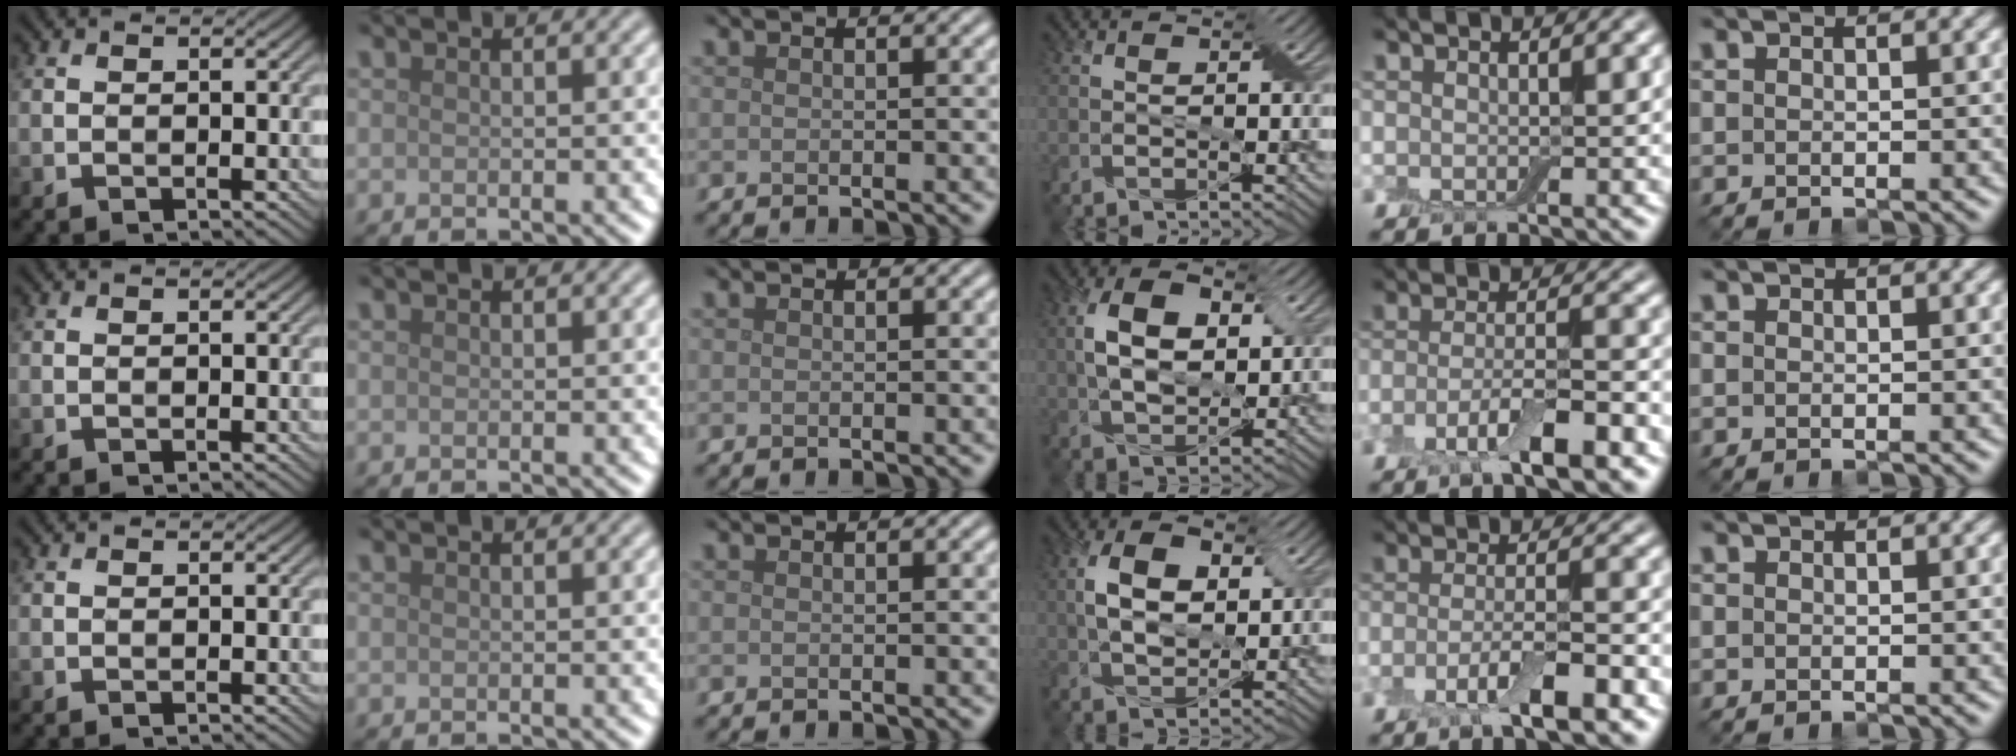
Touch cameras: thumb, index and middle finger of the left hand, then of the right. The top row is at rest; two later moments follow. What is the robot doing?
{"motion": "wipe", "object": "dish"}